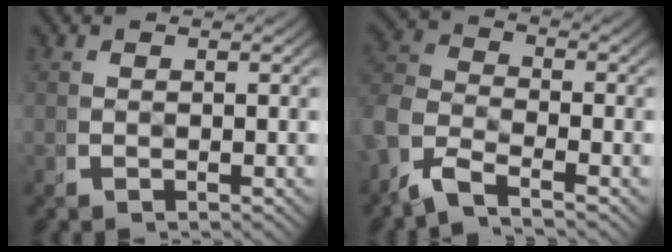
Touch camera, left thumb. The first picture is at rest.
{"total": 5.3, "force": [-1.6, 3.6, 3.5], "torque": [-0.076, -0.009, -0.039]}